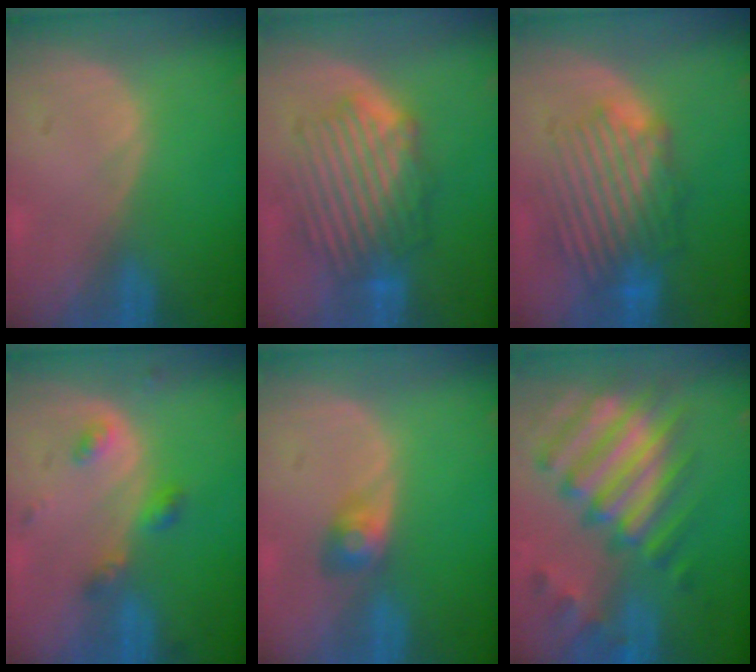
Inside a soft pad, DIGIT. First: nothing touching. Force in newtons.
{"total": 8.4, "press": 8.1, "slide": 2.2}
{"total": 8.6, "press": 8.2, "slide": 2.6}
{"total": 3.7, "press": 3.7, "slide": 0.4}
{"total": 2.9, "press": 2.6, "slide": 1.1}
{"total": 12.3, "press": 10.6, "slide": 6.3}